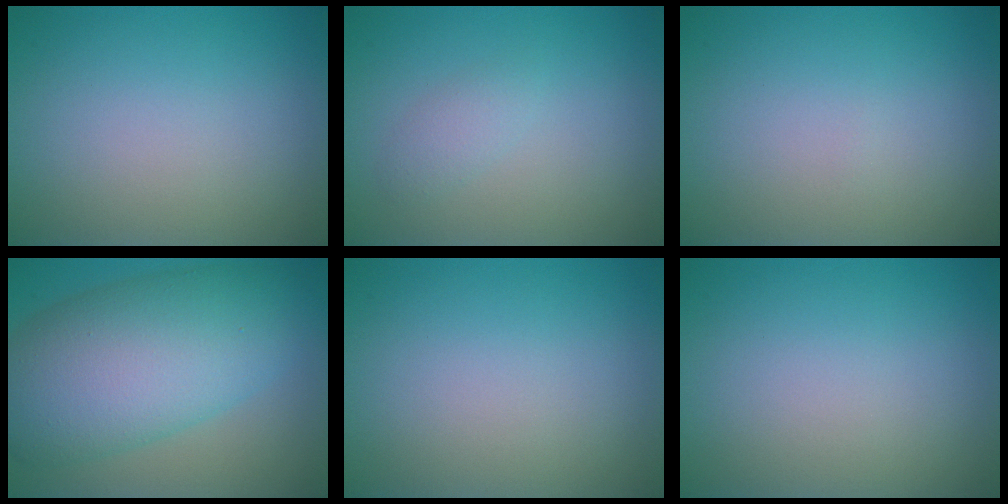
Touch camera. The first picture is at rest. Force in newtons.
{"total": 1.3, "press": 1.3, "slide": 0.1}
{"total": 0.0}
{"total": 11.2, "press": 11.2, "slide": 0.3}
{"total": 0.0}
{"total": 0.0}